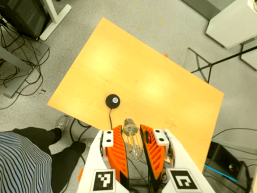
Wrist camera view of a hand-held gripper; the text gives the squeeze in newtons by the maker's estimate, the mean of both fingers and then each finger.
{"total": 23.8, "left": 26.0, "right": 21.6}